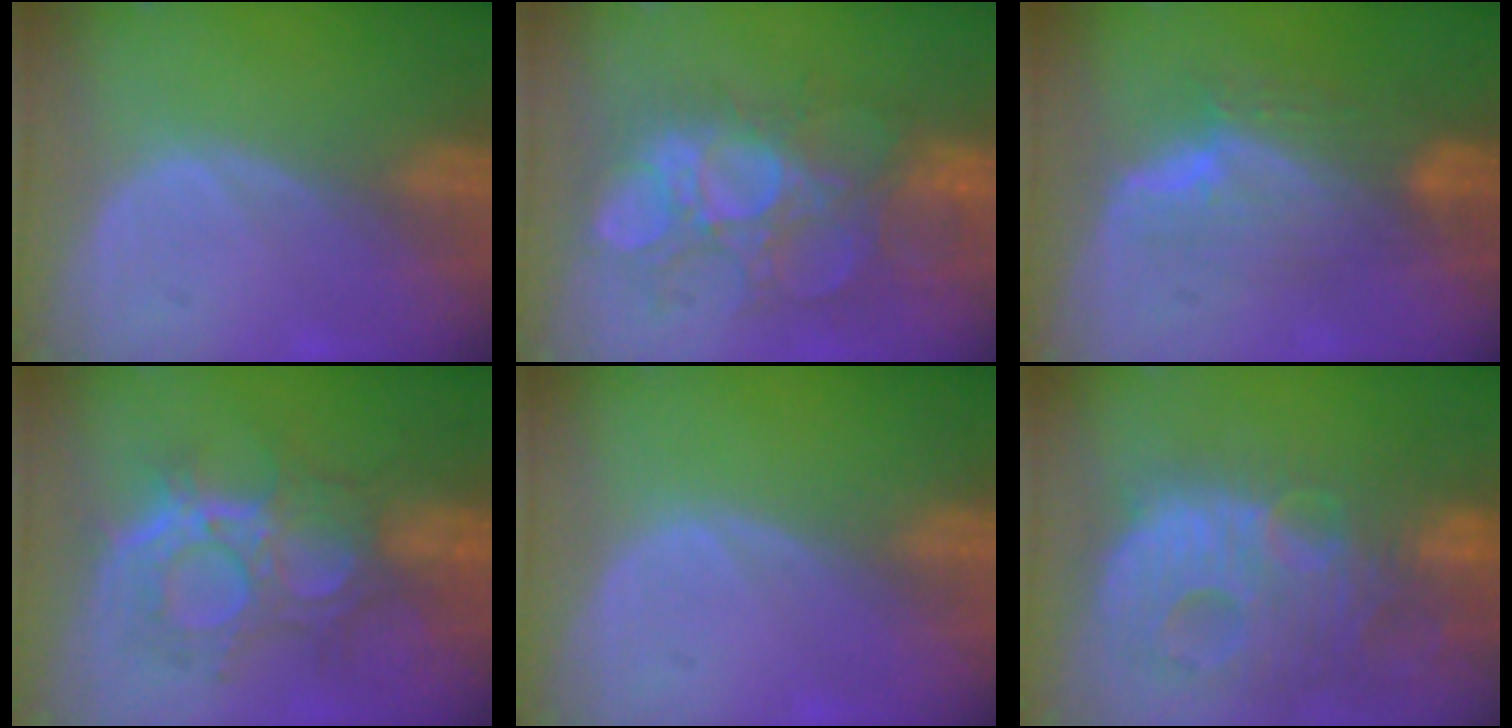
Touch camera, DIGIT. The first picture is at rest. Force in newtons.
{"total": 10.4, "press": 10.3, "slide": 1.6}
{"total": 7.5, "press": 7.1, "slide": 2.6}
{"total": 9.5, "press": 9.3, "slide": 2.0}
{"total": 0.0}
{"total": 14.1, "press": 12.2, "slide": 7.0}